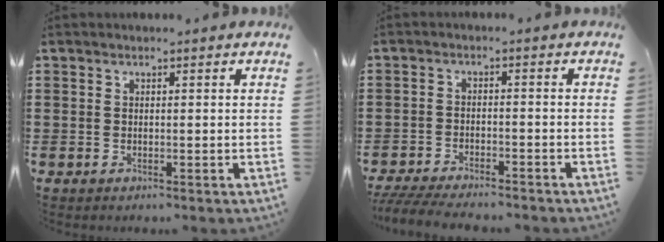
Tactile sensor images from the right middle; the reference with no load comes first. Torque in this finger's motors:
{"motor_torque": [0.58, -0.10, 0.10, 0.12]}